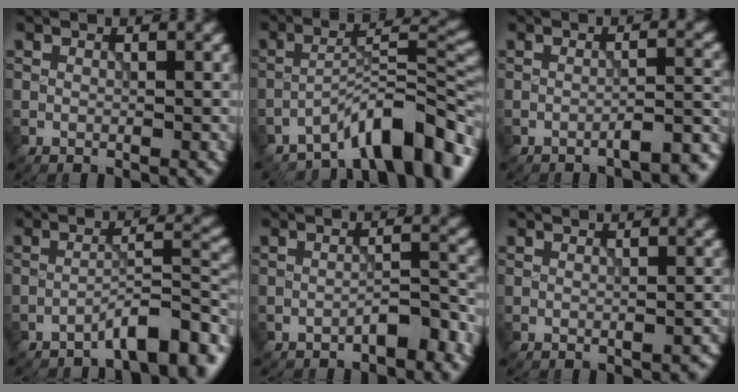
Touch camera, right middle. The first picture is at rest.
{"total": 8.5, "force": [-6.1, 2.2, 5.5], "torque": [-0.067, 0.012, -0.108]}
{"total": 3.7, "force": [-2.6, 1.0, 2.5], "torque": [-0.026, 0.008, -0.039]}
{"total": 5.7, "force": [-4.0, 1.3, 3.8], "torque": [-0.052, 0.013, -0.063]}
{"total": 2.6, "force": [-1.8, 0.7, 1.8], "torque": [-0.025, 0.014, -0.032]}
{"total": 0.9, "force": [-0.6, 0.4, 0.5], "torque": [-0.009, 0.001, -0.007]}